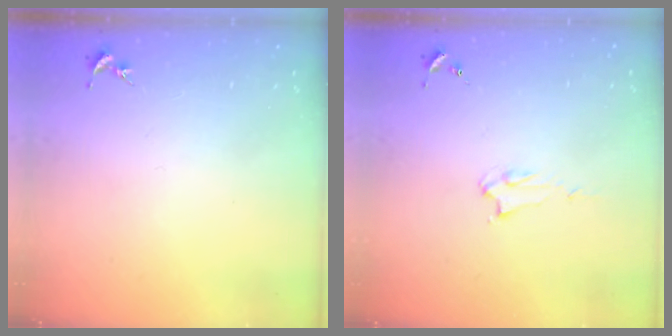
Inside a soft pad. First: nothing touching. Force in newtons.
{"total": 2.0, "press": 2.0, "slide": 0.2}